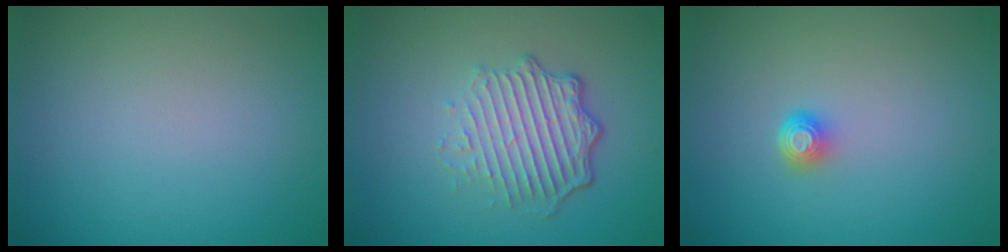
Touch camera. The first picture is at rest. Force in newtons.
{"total": 5.2, "press": 3.6, "slide": 3.8}
{"total": 1.5, "press": 1.1, "slide": 1.1}